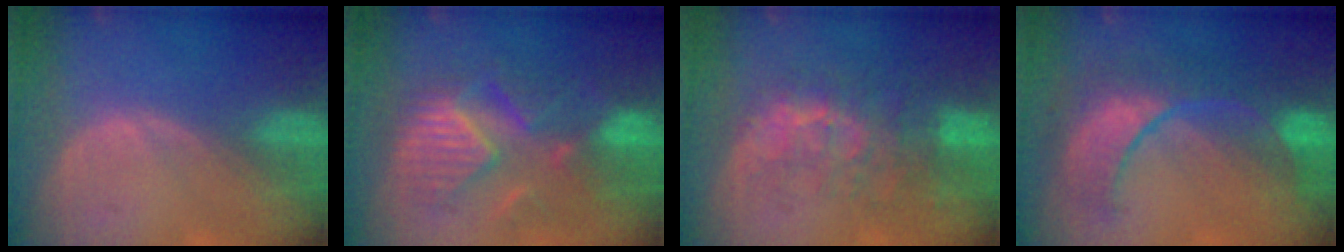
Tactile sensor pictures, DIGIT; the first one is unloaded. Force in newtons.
{"total": 9.6, "press": 9.3, "slide": 2.2}
{"total": 9.9, "press": 8.6, "slide": 4.9}
{"total": 9.4, "press": 9.4, "slide": 0.7}